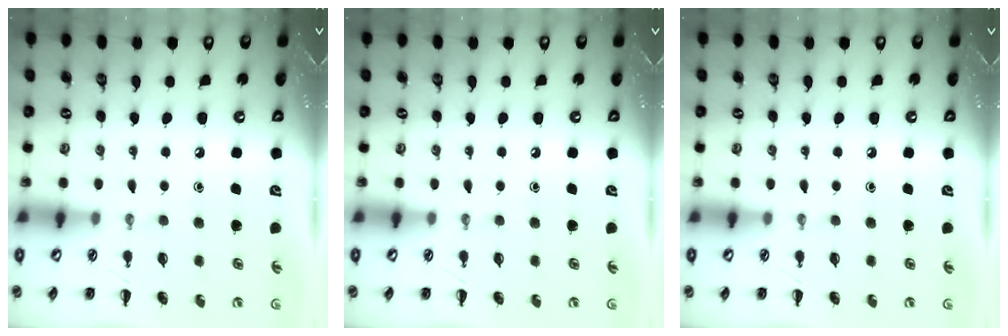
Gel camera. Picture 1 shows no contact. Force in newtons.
{"total": 0.0}
{"total": 0.0}